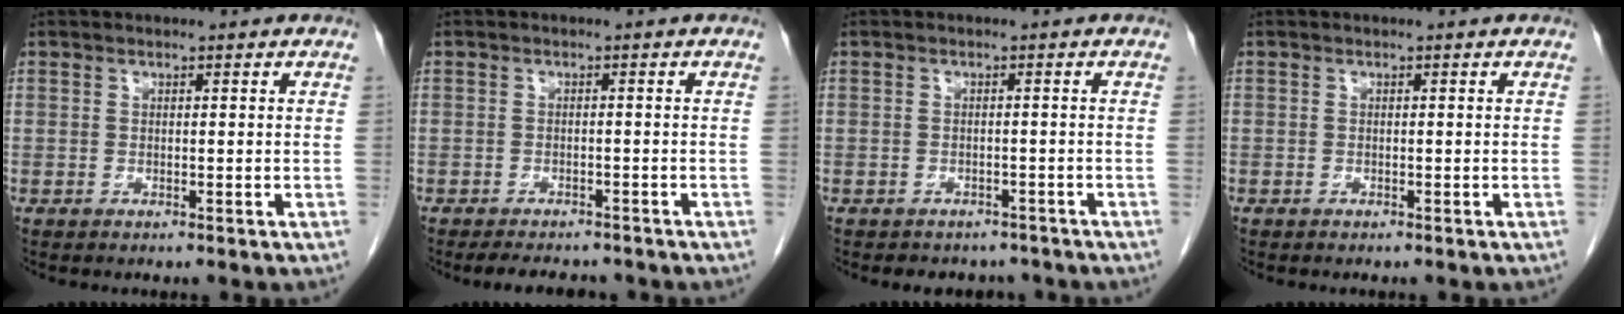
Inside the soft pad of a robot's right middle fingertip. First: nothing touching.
{"total": 6.0, "force": [-5.3, 1.9, 2.1], "torque": [-0.030, -0.005, -0.070]}
{"total": 4.8, "force": [-4.2, 2.3, 0.5], "torque": [-0.007, 0.006, -0.046]}
{"total": 0.0}